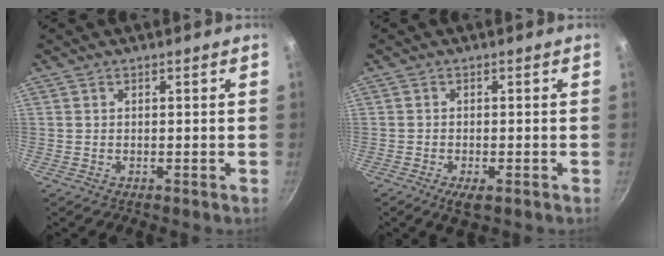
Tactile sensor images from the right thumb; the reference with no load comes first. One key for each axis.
{"total": 3.5, "fx": -1.8, "fy": 1.3, "fz": 2.8, "tx": -0.051, "ty": 0.001, "tz": -0.030}